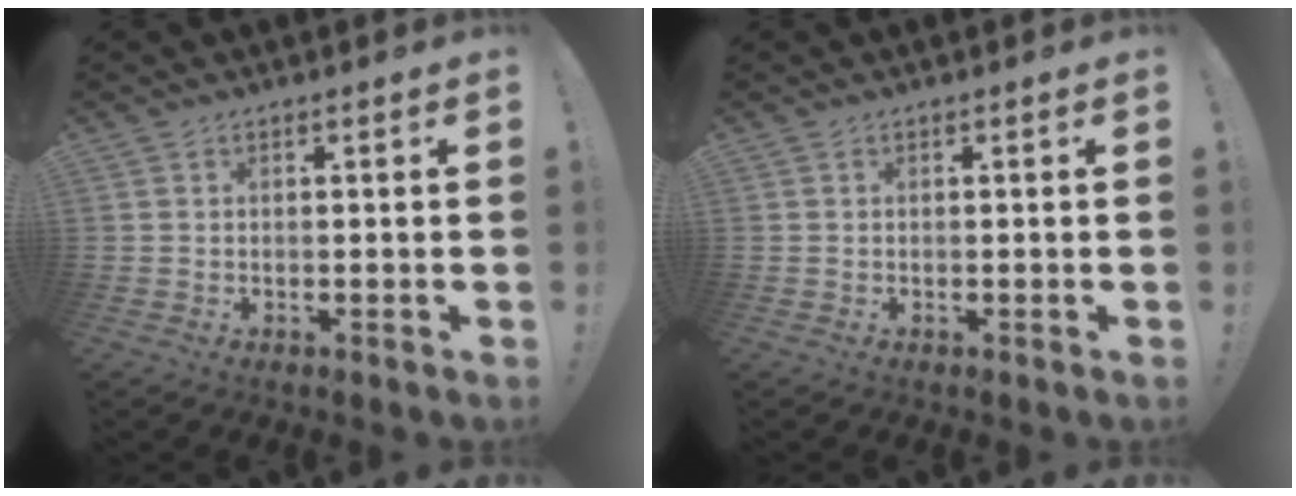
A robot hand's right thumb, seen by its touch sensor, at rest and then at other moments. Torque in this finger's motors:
{"motor_torque": [-0.01, -0.01, -0.12, 0.13, 0.00]}